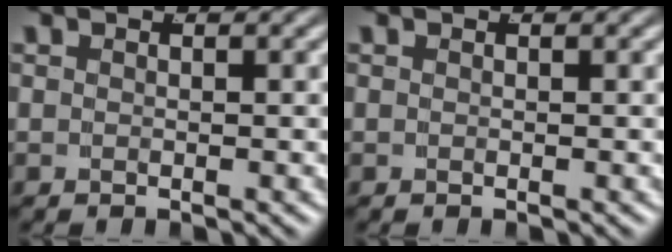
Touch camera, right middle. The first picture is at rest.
{"total": 0.0}